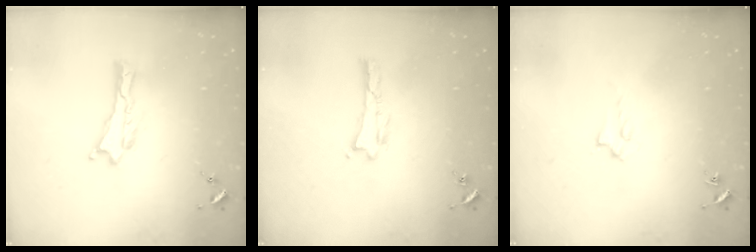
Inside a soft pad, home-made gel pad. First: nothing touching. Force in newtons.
{"total": 0.0}
{"total": 1.4, "press": 1.4, "slide": 0.2}